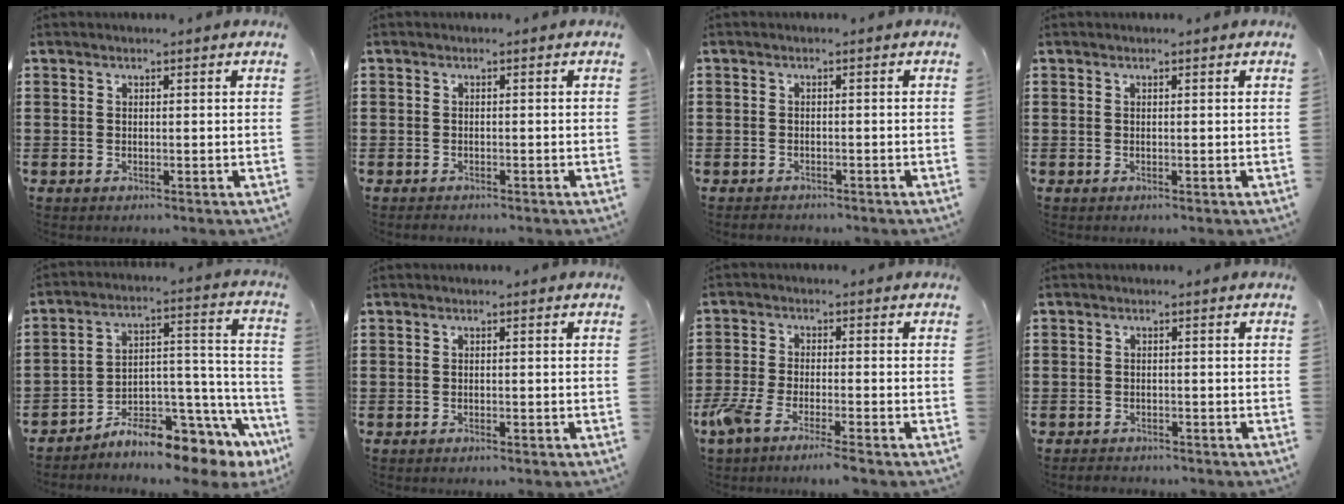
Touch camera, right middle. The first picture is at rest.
{"total": 0.8, "force": [-0.7, 0.3, 0.0], "torque": [-0.003, -0.001, -0.016]}
{"total": 1.1, "force": [-1.1, 0.3, -0.1], "torque": [-0.003, 0.001, -0.024]}
{"total": 0.0}
{"total": 8.4, "force": [-7.4, 2.4, 3.3], "torque": [-0.045, 0.007, -0.133]}
{"total": 0.7, "force": [-0.6, 0.1, 0.2], "torque": [-0.007, -0.004, -0.011]}
{"total": 4.8, "force": [-3.9, 0.2, 2.7], "torque": [-0.080, -0.019, -0.082]}
{"total": 1.5, "force": [-1.5, 0.4, -0.1], "torque": [-0.003, -0.001, -0.033]}